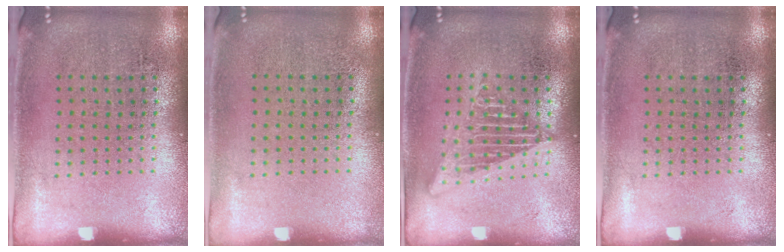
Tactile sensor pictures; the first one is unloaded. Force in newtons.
{"total": 0.0}
{"total": 2.3, "press": 2.3, "slide": 0.1}
{"total": 0.0}